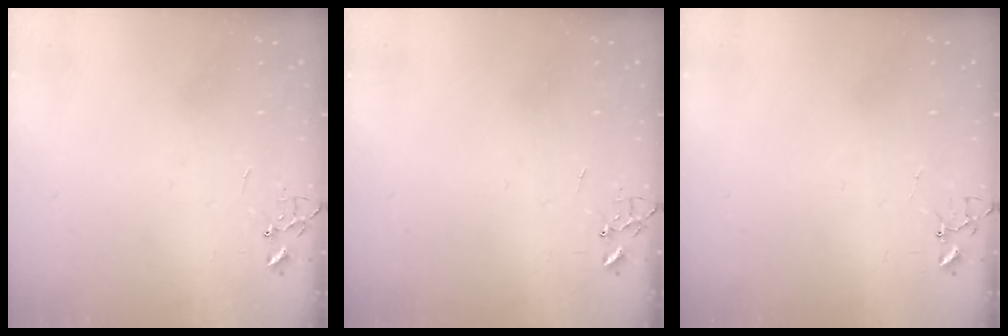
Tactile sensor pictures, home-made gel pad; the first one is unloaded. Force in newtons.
{"total": 0.0}
{"total": 3.7, "press": 3.7, "slide": 0.3}